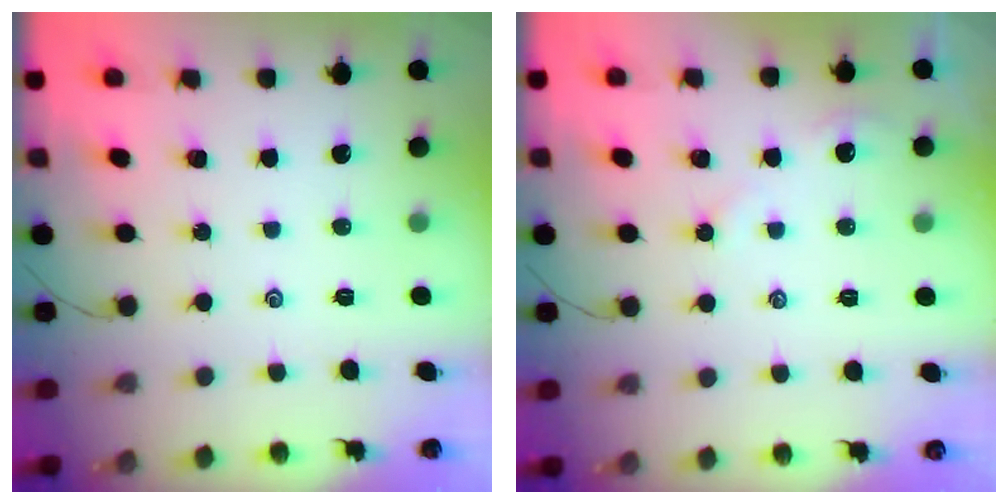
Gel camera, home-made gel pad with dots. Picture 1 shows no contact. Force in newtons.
{"total": 2.8, "press": 2.8, "slide": 0.4}